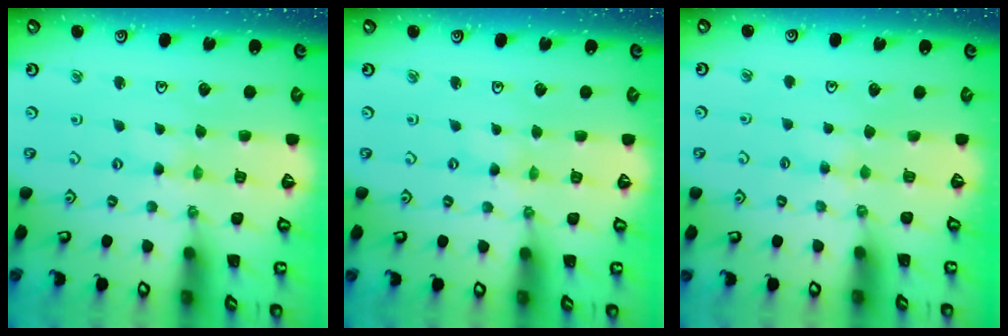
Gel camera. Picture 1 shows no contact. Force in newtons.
{"total": 0.0}
{"total": 1.9, "press": 1.8, "slide": 0.3}